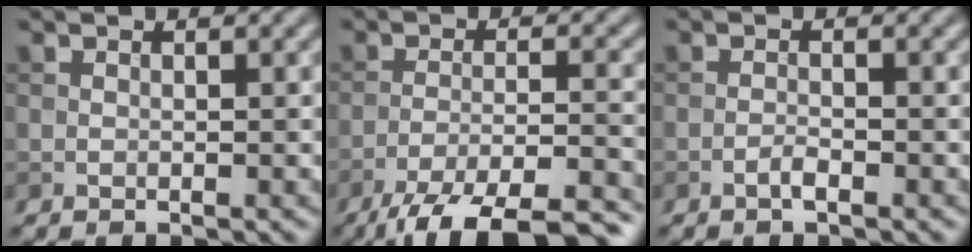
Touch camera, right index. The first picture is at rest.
{"total": 10.9, "force": [-8.8, 2.4, 5.9], "torque": [-0.092, -0.016, -0.133]}
{"total": 1.1, "force": [-0.7, 0.2, 0.8], "torque": [-0.014, 0.003, -0.015]}